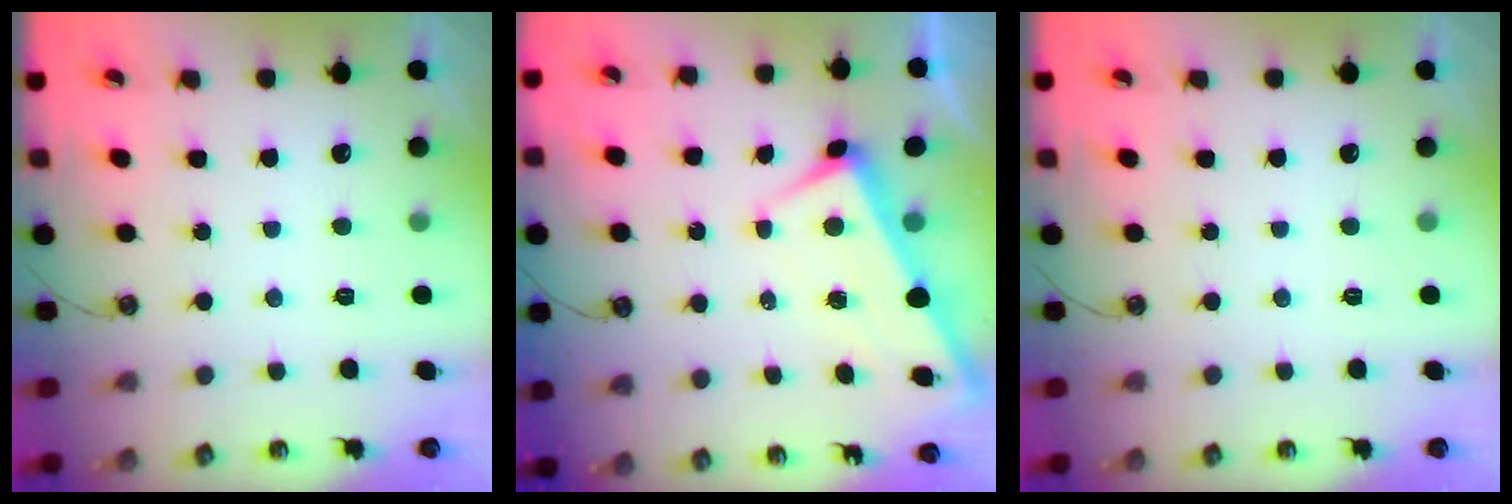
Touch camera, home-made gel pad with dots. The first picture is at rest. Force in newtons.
{"total": 3.0, "press": 2.9, "slide": 0.6}
{"total": 0.0}